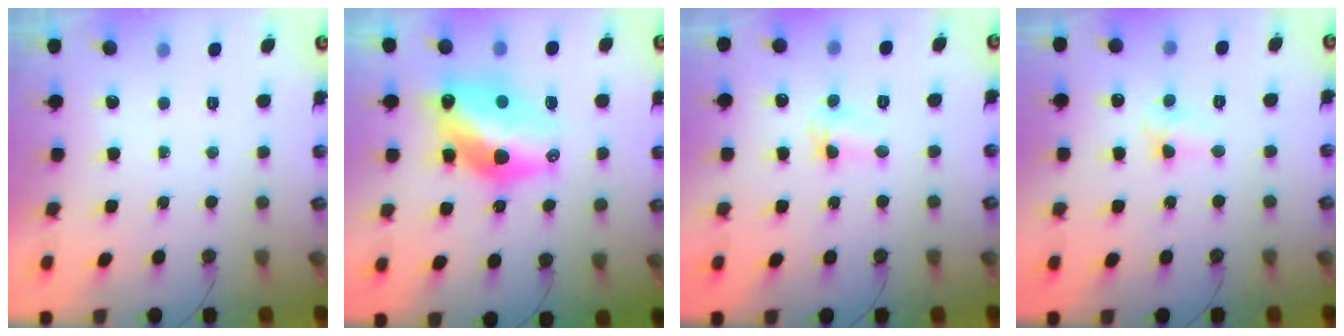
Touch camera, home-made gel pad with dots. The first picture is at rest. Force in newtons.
{"total": 14.9, "press": 14.9, "slide": 1.2}
{"total": 3.7, "press": 3.7, "slide": 0.3}
{"total": 5.8, "press": 5.7, "slide": 0.7}